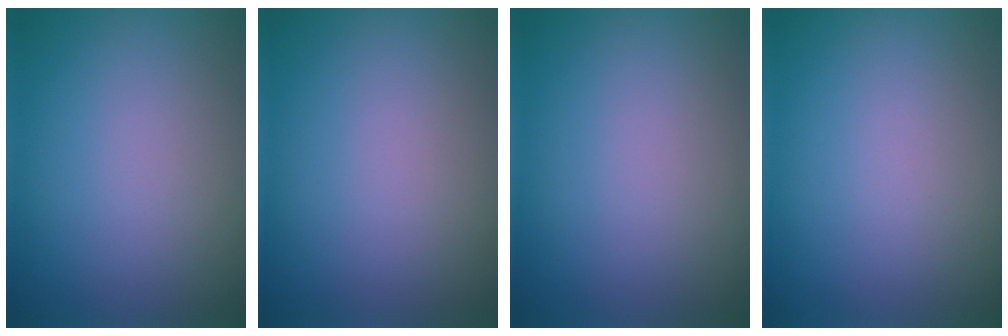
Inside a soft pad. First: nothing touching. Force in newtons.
{"total": 0.0}
{"total": 0.0}
{"total": 0.0}